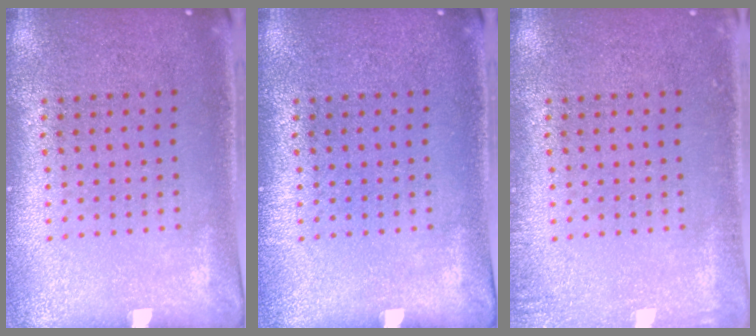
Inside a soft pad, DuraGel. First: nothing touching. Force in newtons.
{"total": 0.0}
{"total": 1.3, "press": 1.2, "slide": 0.2}